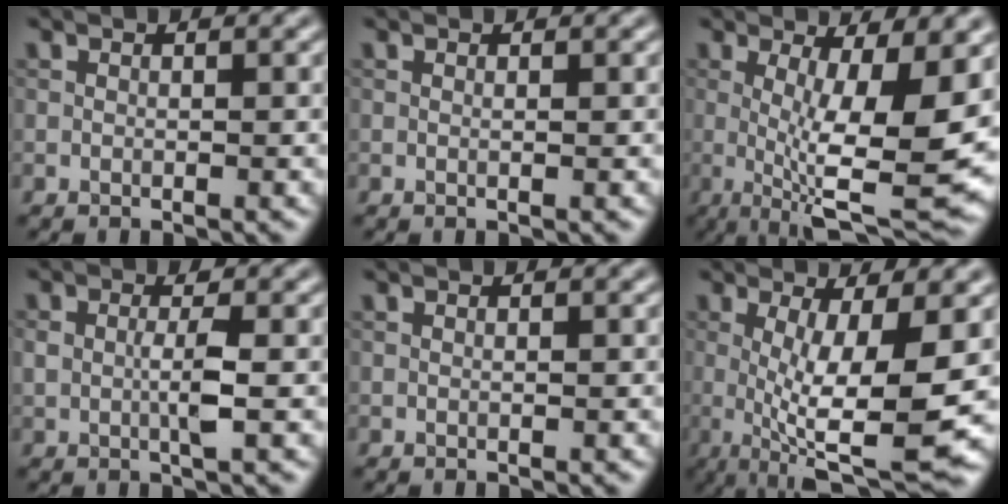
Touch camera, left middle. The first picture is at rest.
{"total": 0.6, "force": [0.1, 0.2, 0.5], "torque": [-0.008, 0.001, -0.001]}
{"total": 11.3, "force": [-0.7, 2.6, 11.0], "torque": [-0.170, -0.013, -0.003]}
{"total": 2.4, "force": [0.1, 0.7, 2.3], "torque": [-0.055, 0.001, 0.000]}
{"total": 0.0}
{"total": 9.4, "force": [-0.8, 2.2, 9.1], "torque": [-0.163, -0.018, -0.010]}